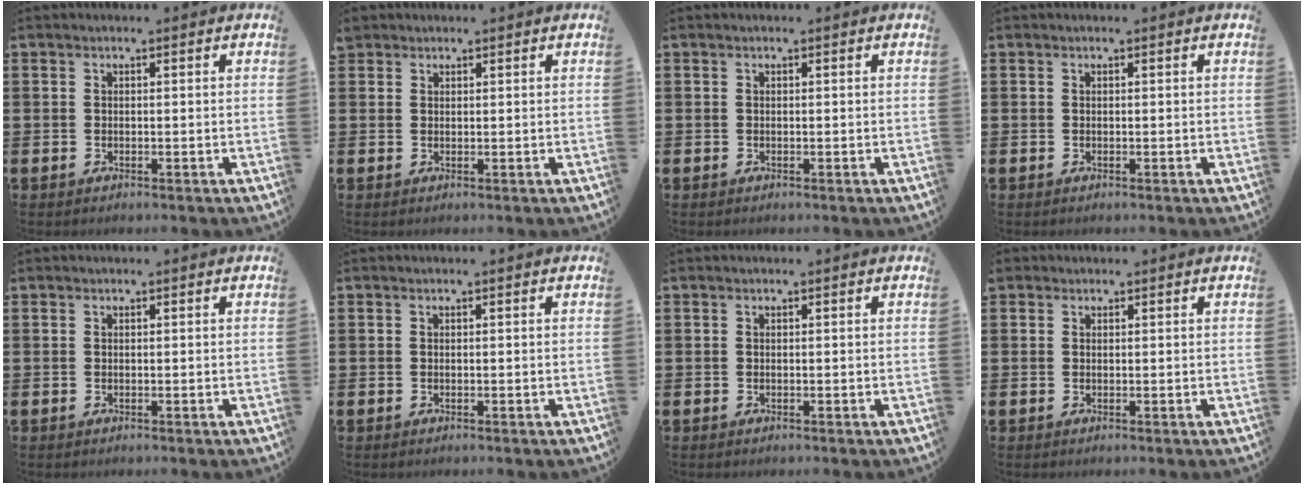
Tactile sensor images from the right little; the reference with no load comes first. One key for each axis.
{"total": 1.1, "fx": 1.0, "fy": 0.5, "fz": 0.0, "tx": 0.012, "ty": -0.002, "tz": 0.017}
{"total": 0.0}
{"total": 0.0}
{"total": 0.0}
{"total": 0.0}
{"total": 0.0}
{"total": 1.1, "fx": 0.9, "fy": 0.5, "fz": 0.0, "tx": 0.005, "ty": 0.002, "tz": 0.017}